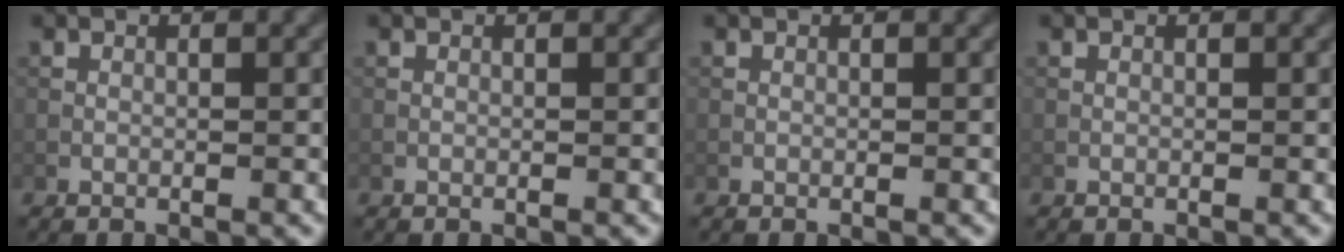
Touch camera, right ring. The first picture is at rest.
{"total": 0.0}
{"total": 0.0}
{"total": 0.0}